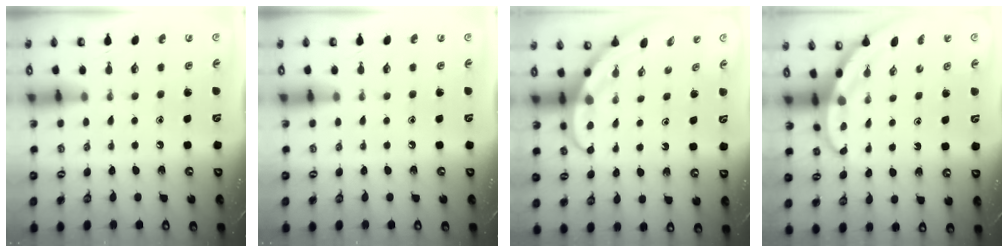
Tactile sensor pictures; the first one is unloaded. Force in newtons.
{"total": 0.0}
{"total": 3.8, "press": 3.8, "slide": 0.3}
{"total": 3.1, "press": 3.1, "slide": 0.2}